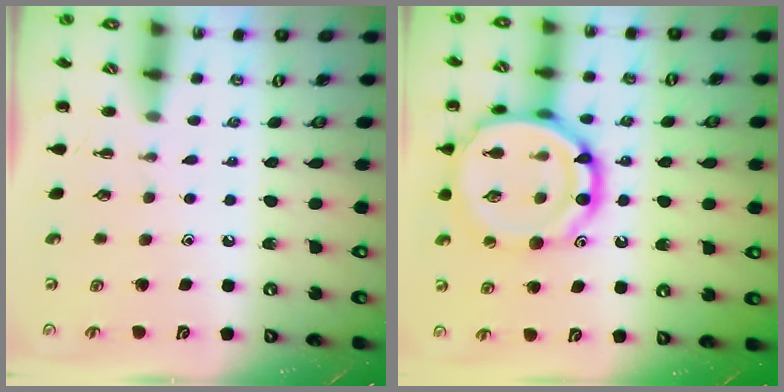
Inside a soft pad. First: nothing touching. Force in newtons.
{"total": 20.0, "press": 19.8, "slide": 2.5}